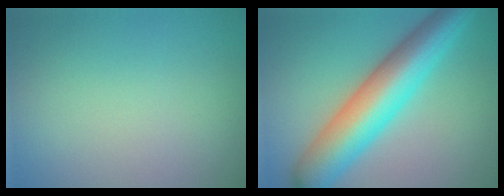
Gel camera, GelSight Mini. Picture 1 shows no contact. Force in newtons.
{"total": 9.6, "press": 9.6, "slide": 0.1}